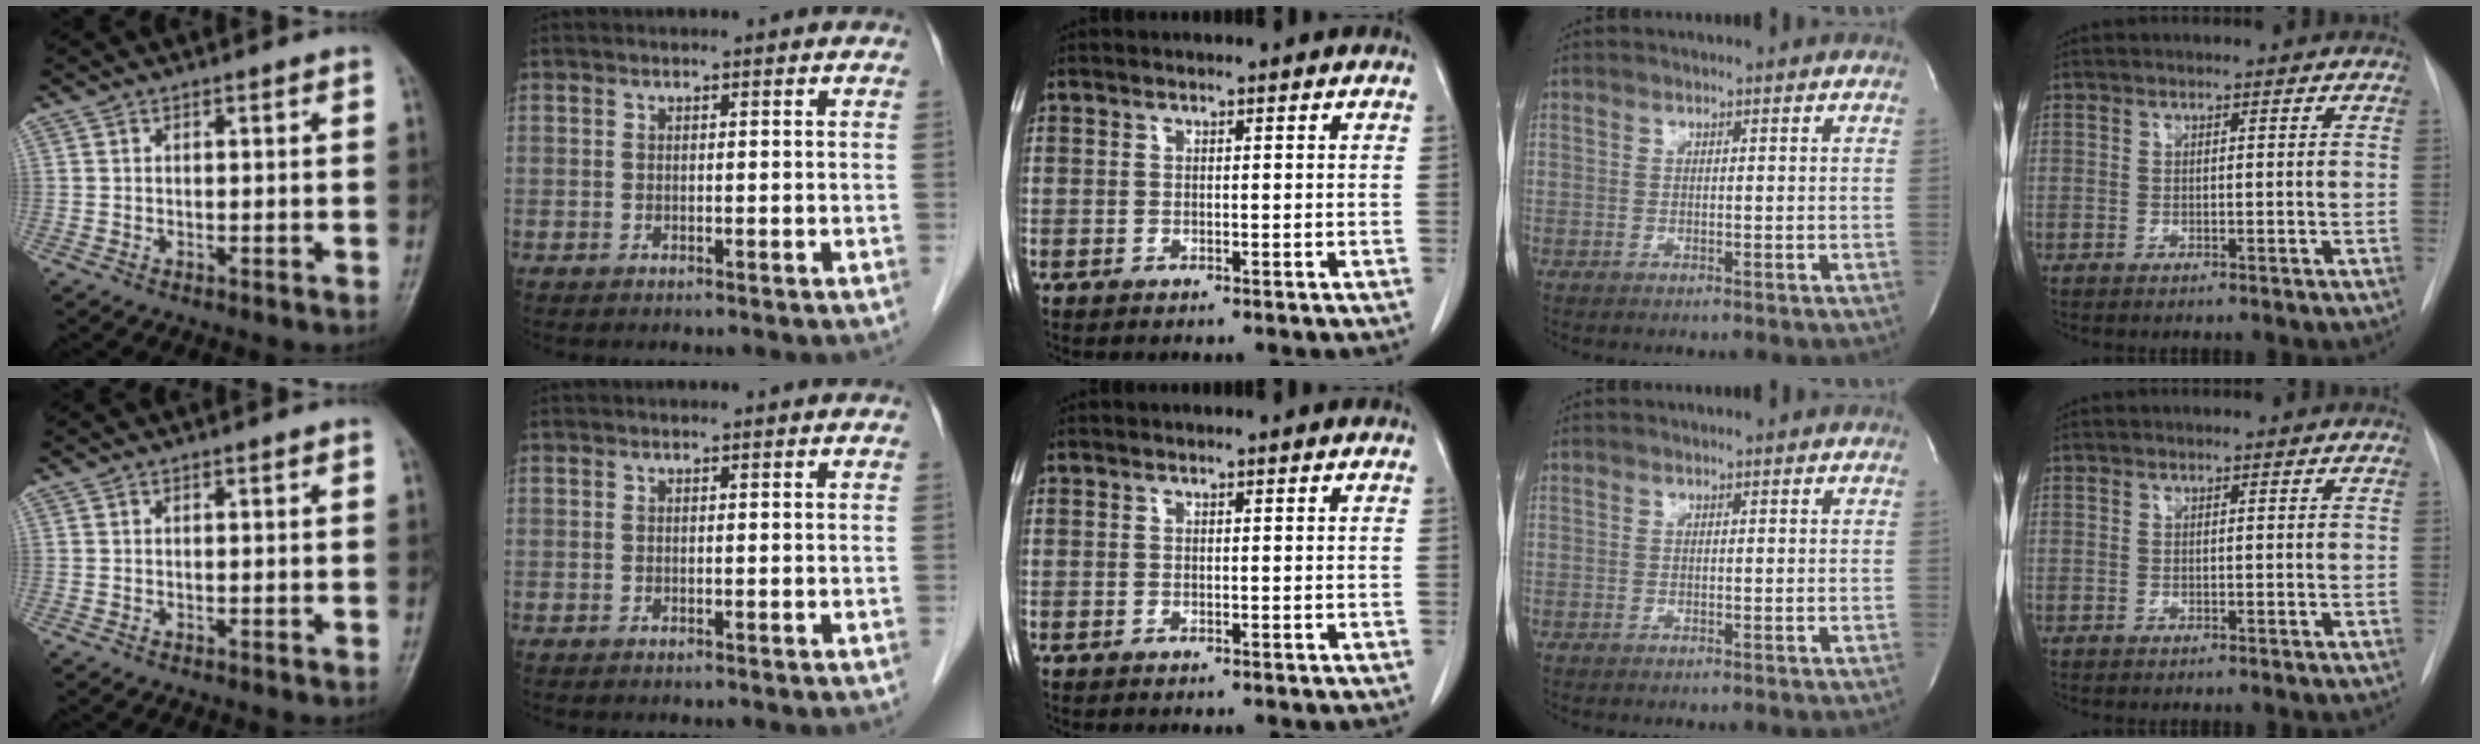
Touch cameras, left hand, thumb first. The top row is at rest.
{}